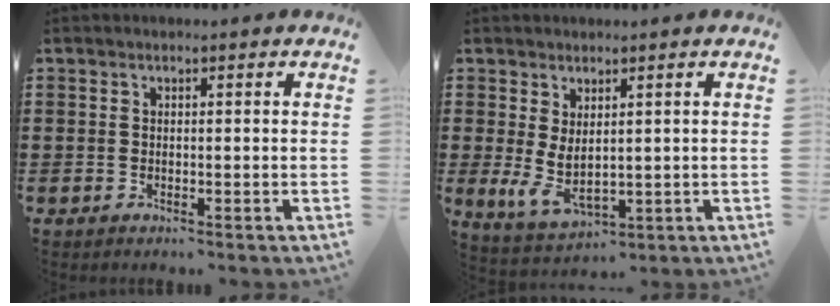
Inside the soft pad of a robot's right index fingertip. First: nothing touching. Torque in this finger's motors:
{"motor_torque": [1.77, 0.37, 0.29, 0.07]}